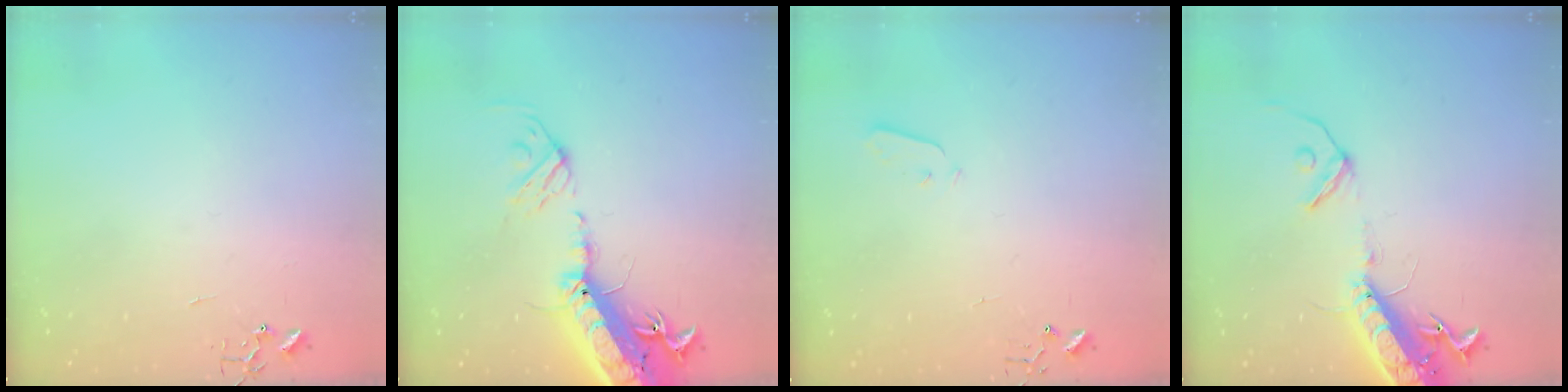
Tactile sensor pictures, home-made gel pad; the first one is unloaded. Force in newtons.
{"total": 23.3, "press": 22.7, "slide": 5.2}
{"total": 2.5, "press": 2.5, "slide": 0.4}
{"total": 16.3, "press": 15.8, "slide": 4.0}